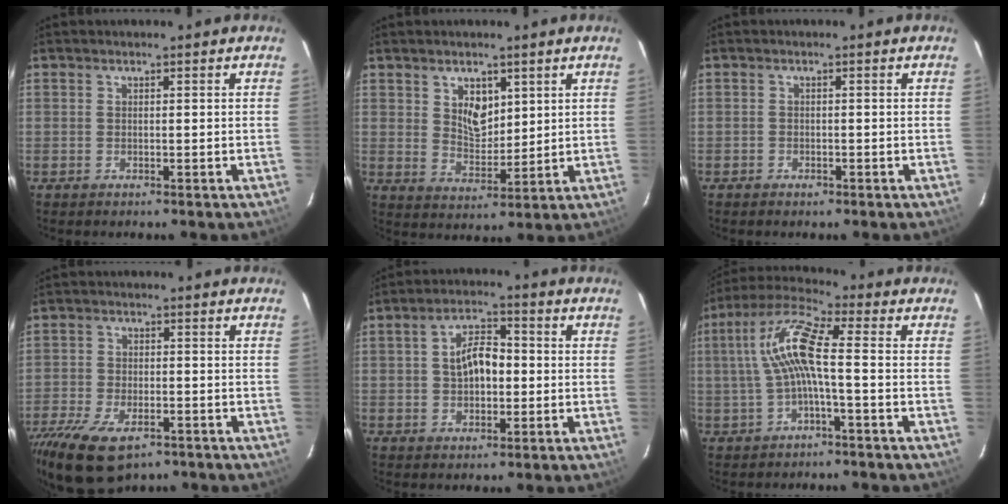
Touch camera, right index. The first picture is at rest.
{"total": 6.1, "force": [2.8, 3.9, 3.8], "torque": [-0.058, 0.002, 0.056]}
{"total": 1.3, "force": [-0.9, 0.9, 0.3], "torque": [-0.008, 0.002, -0.013]}
{"total": 15.7, "force": [-10.1, 7.4, 9.4], "torque": [-0.214, -0.036, -0.167]}
{"total": 7.2, "force": [0.0, 4.3, 5.8], "torque": [-0.105, 0.022, 0.005]}
{"total": 10.0, "force": [-0.6, 1.6, 9.9], "torque": [-0.210, 0.021, -0.012]}